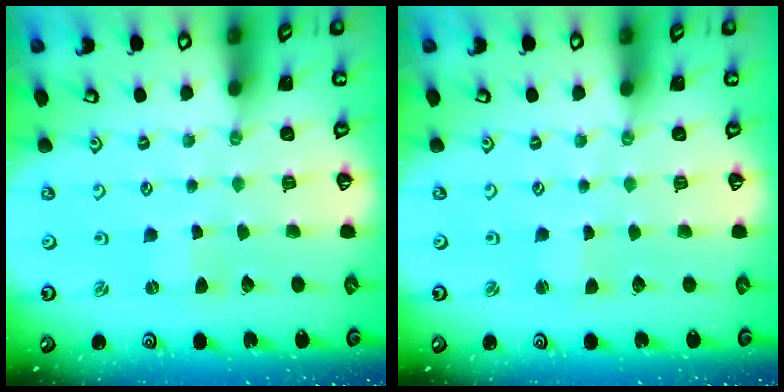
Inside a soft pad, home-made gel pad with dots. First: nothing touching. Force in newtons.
{"total": 1.5, "press": 1.4, "slide": 0.3}